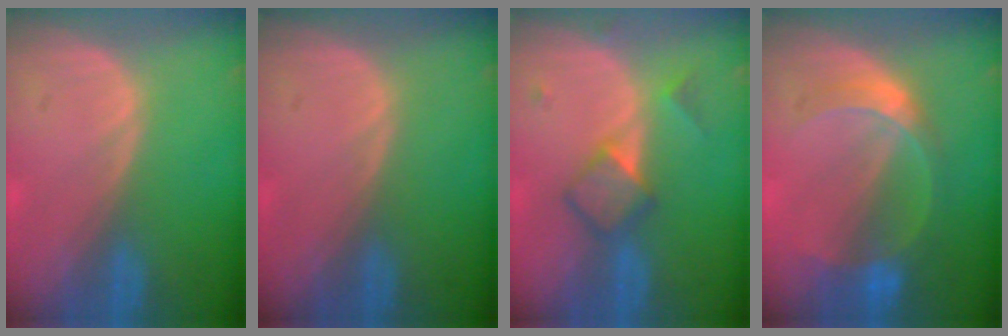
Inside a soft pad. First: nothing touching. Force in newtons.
{"total": 0.0}
{"total": 4.9, "press": 4.7, "slide": 1.3}
{"total": 6.5, "press": 5.7, "slide": 3.1}